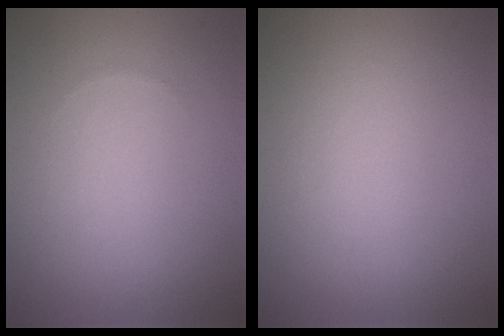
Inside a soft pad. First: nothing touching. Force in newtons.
{"total": 0.0}